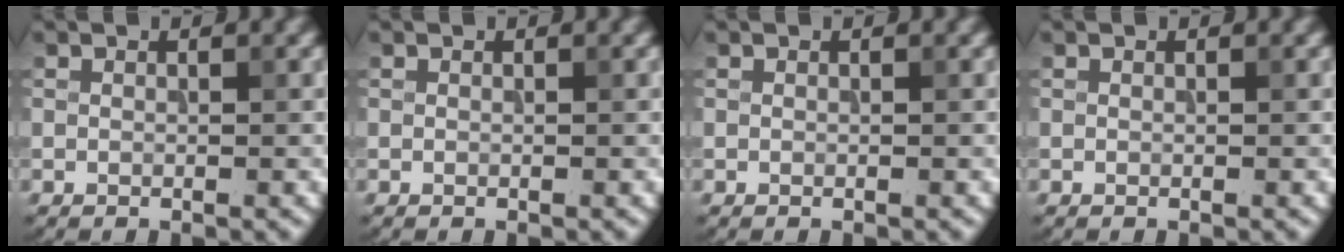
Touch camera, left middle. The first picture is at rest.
{"total": 0.0}
{"total": 0.0}
{"total": 0.0}